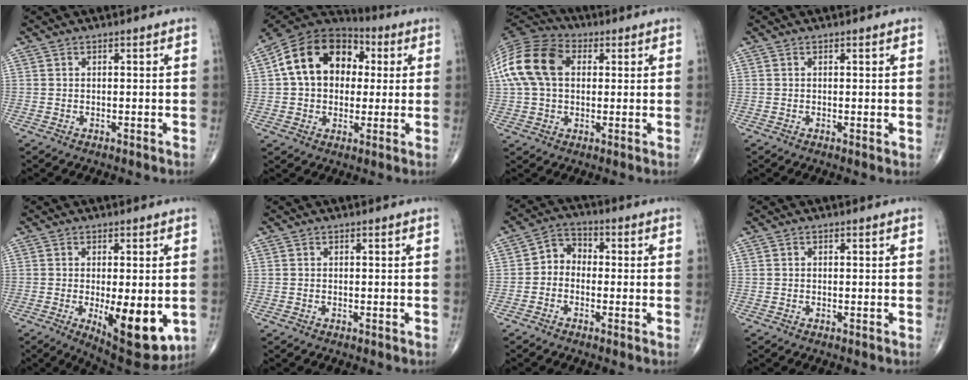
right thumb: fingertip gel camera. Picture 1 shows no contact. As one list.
[{"total": 17.1, "force": [2.9, 12.6, 11.2], "torque": [-0.162, 0.029, 0.041]}, {"total": 15.6, "force": [3.0, 10.7, 11.0], "torque": [-0.221, 0.026, 0.046]}, {"total": 0.7, "force": [0.0, 0.1, 0.7], "torque": [-0.011, -0.004, -0.001]}, {"total": 13.7, "force": [-3.0, 5.0, 12.4], "torque": [-0.163, -0.026, -0.029]}, {"total": 0.0}, {"total": 5.0, "force": [-0.9, 4.2, 2.7], "torque": [-0.022, 0.023, -0.036]}, {"total": 0.0}]